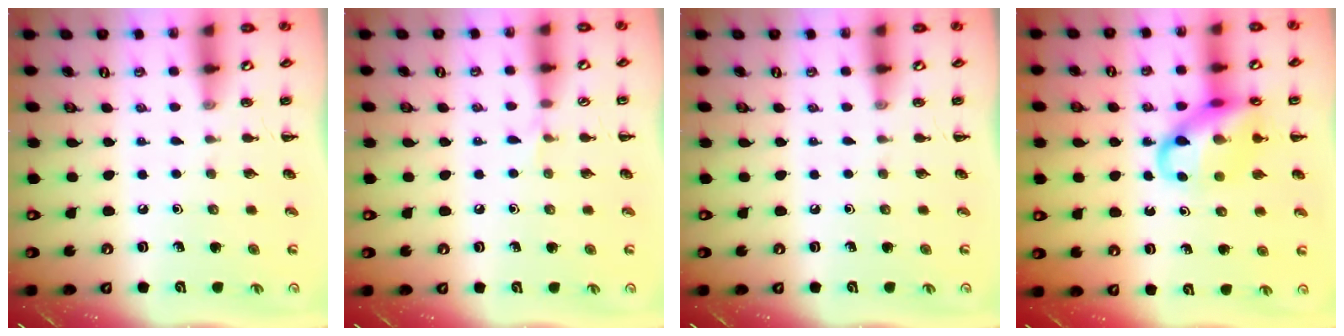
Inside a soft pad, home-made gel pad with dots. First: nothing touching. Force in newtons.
{"total": 3.8, "press": 3.5, "slide": 1.4}
{"total": 0.0}
{"total": 15.5, "press": 15.3, "slide": 2.3}